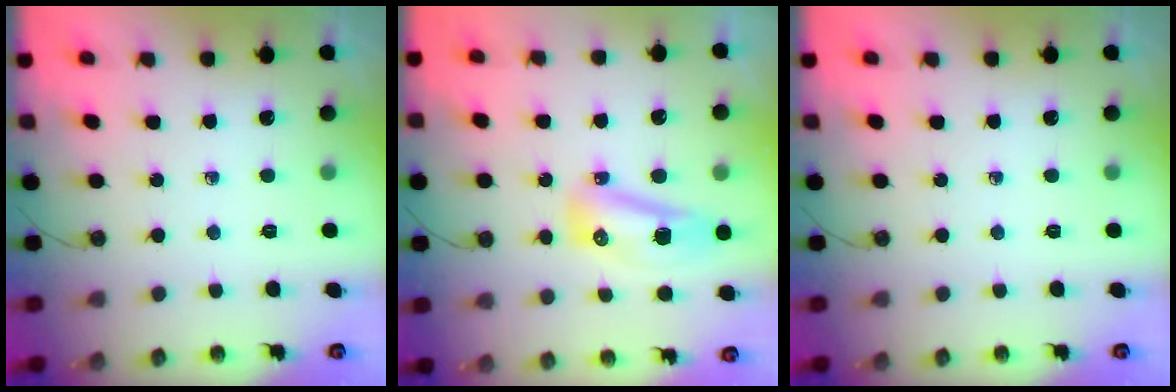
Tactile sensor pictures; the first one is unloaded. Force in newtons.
{"total": 9.4, "press": 9.4, "slide": 1.2}
{"total": 0.0}